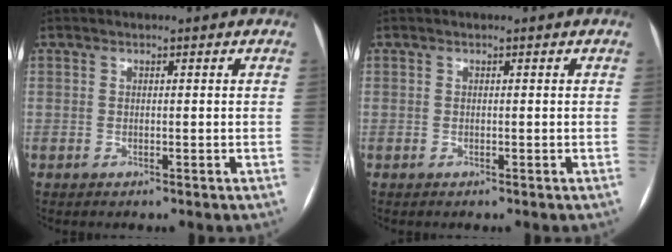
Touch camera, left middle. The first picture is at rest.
{"total": 0.0}